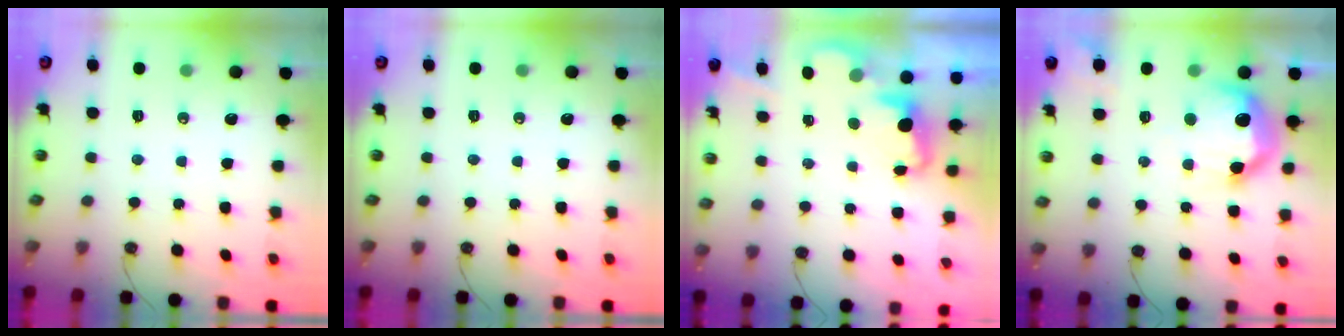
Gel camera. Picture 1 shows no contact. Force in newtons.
{"total": 0.0}
{"total": 2.3, "press": 2.3, "slide": 0.5}
{"total": 16.7, "press": 16.6, "slide": 1.4}